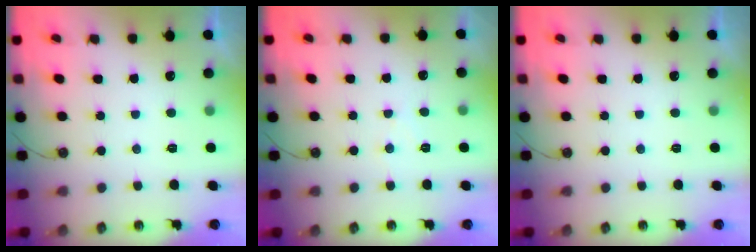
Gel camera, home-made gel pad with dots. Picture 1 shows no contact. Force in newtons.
{"total": 5.2, "press": 5.2, "slide": 0.7}
{"total": 0.0}